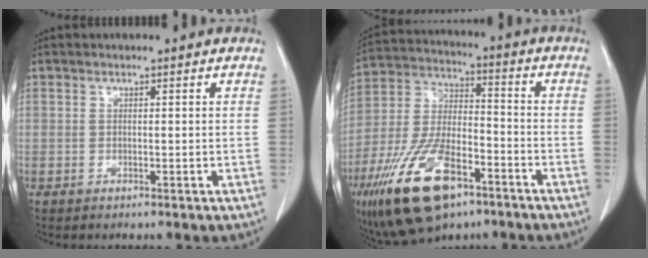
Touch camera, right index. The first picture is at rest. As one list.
[{"total": 17.6, "force": [-10.0, 7.2, 12.6], "torque": [-0.270, -0.010, -0.178]}]